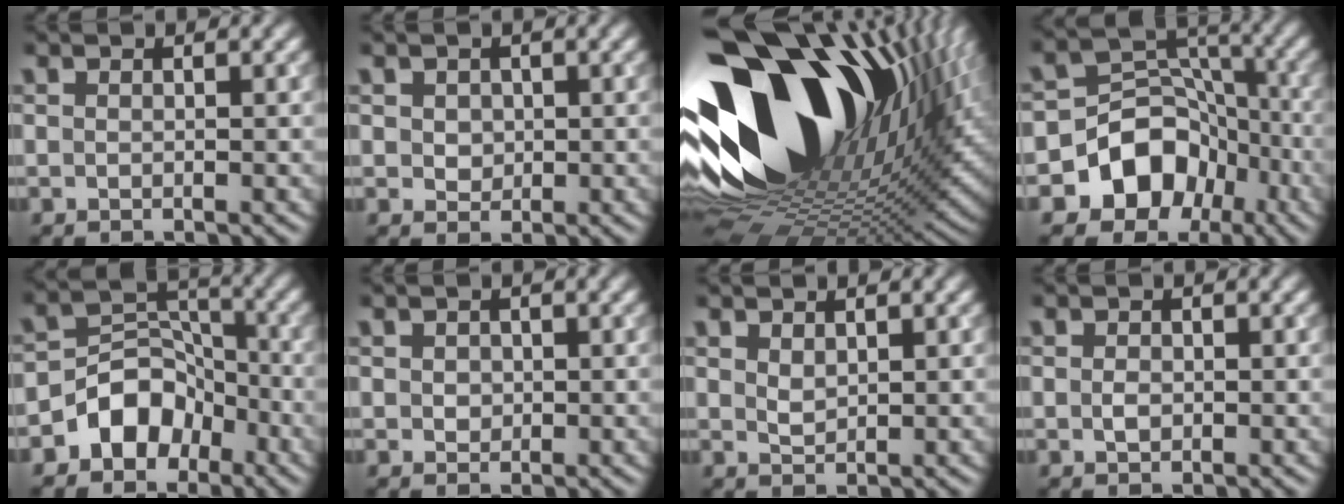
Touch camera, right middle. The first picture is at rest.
{"total": 1.5, "force": [0.4, 1.3, 0.7], "torque": [-0.011, 0.003, 0.007]}
{"total": 20.6, "force": [6.1, 12.0, 15.7], "torque": [-0.270, -0.005, 0.120]}
{"total": 7.9, "force": [-4.0, 6.3, 2.7], "torque": [-0.028, 0.016, -0.078]}
{"total": 5.1, "force": [-3.0, 3.8, 1.8], "torque": [-0.013, 0.009, -0.056]}
{"total": 1.0, "force": [0.1, 0.9, 0.4], "torque": [-0.007, -0.002, 0.003]}
{"total": 1.2, "force": [0.7, 0.6, 0.7], "torque": [-0.016, -0.001, 0.020]}
{"total": 0.9, "force": [0.0, 0.7, 0.6], "torque": [-0.012, -0.003, -0.001]}